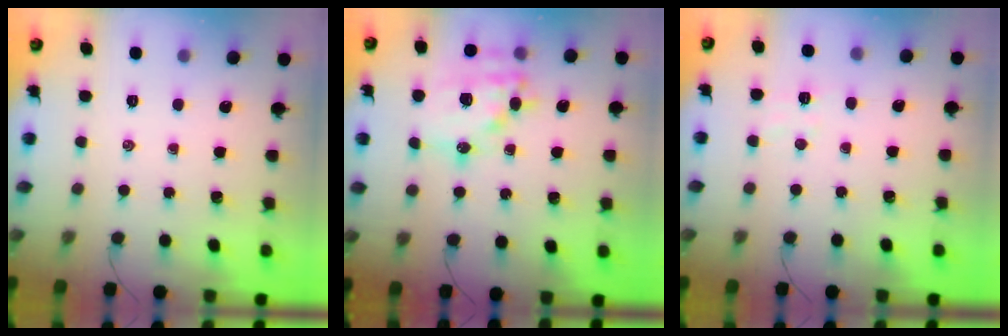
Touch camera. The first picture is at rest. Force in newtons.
{"total": 17.7, "press": 17.4, "slide": 3.3}
{"total": 5.4, "press": 5.4, "slide": 0.8}